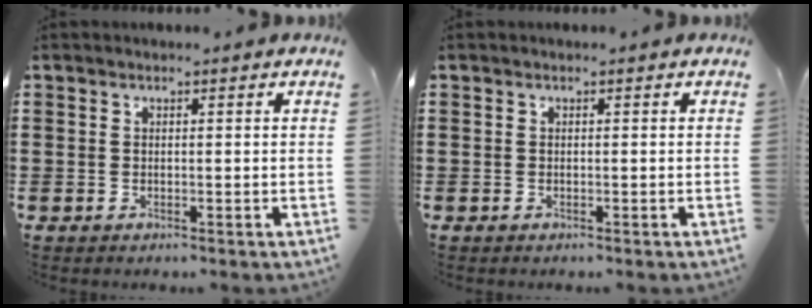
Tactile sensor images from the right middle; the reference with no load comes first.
{"total": 0.0}